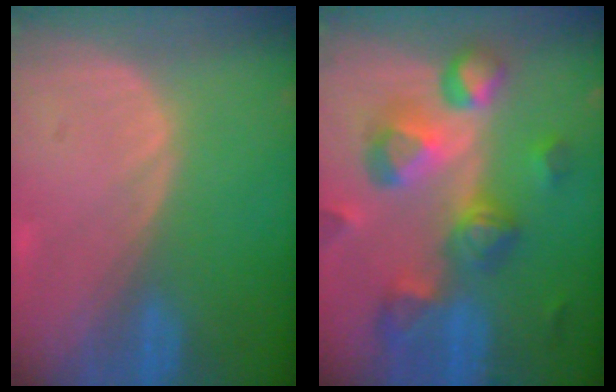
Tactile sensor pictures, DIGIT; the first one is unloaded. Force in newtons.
{"total": 11.1, "press": 10.0, "slide": 4.9}